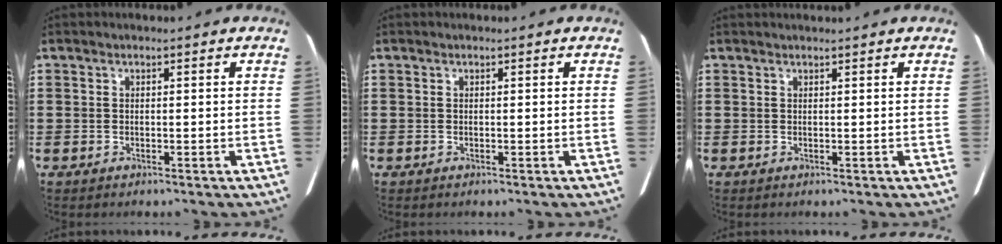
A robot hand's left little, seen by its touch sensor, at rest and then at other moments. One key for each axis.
{"total": 0.0}
{"total": 0.6, "fx": 0.5, "fy": -0.1, "fz": 0.1, "tx": -0.003, "ty": 0.000, "tz": 0.011}